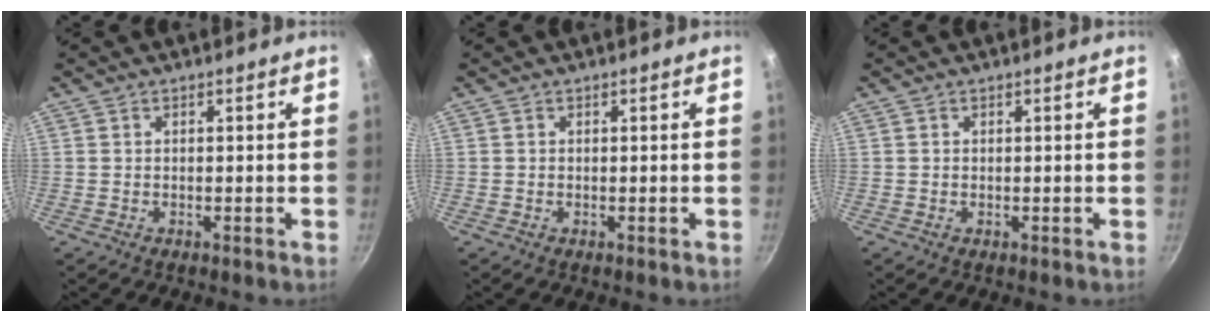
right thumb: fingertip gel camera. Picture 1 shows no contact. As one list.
[{"total": 0.0}, {"total": 0.0}]